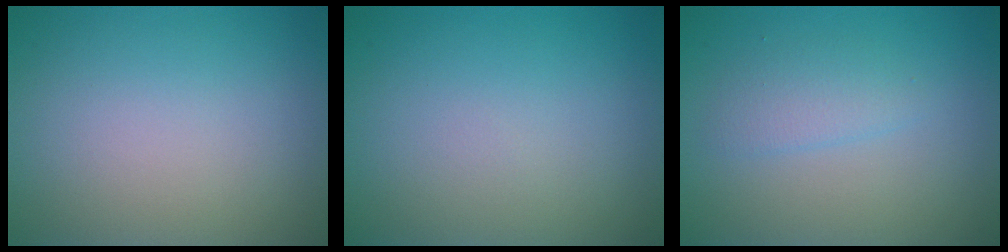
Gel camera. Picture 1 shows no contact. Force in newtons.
{"total": 0.0}
{"total": 1.8, "press": 1.8, "slide": 0.1}